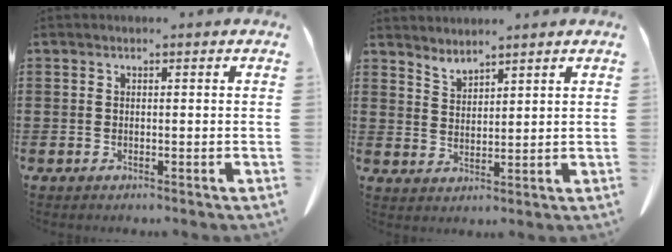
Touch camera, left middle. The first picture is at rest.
{"total": 2.8, "force": [2.8, 0.0, 0.0], "torque": [-0.009, -0.012, 0.054]}